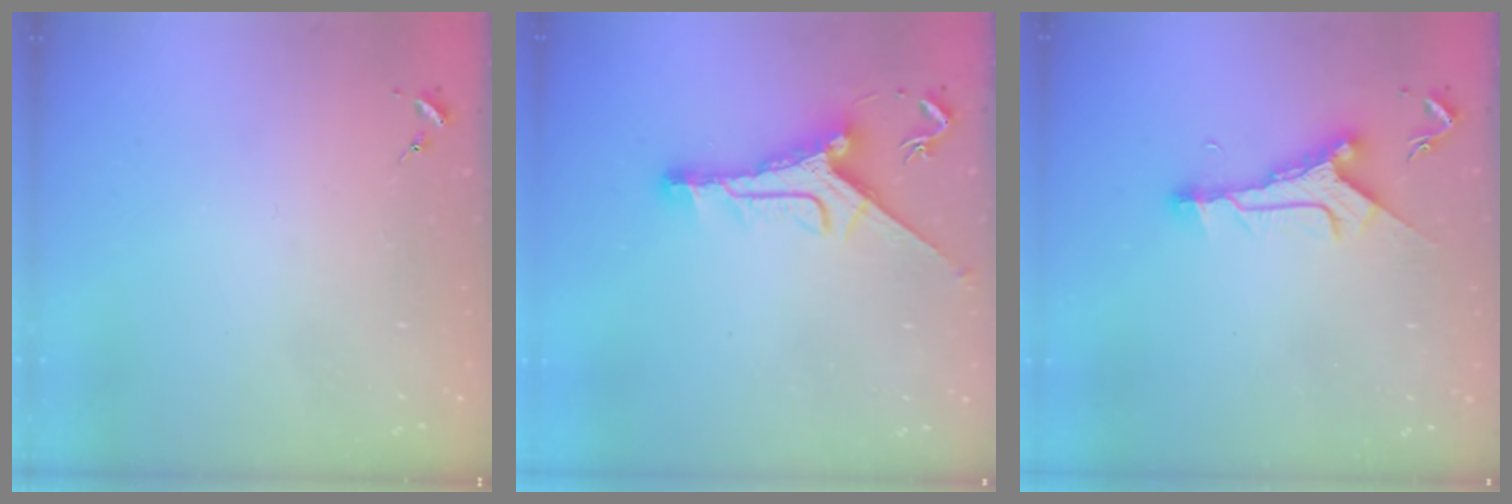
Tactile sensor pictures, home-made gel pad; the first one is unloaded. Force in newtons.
{"total": 11.2, "press": 11.2, "slide": 0.9}
{"total": 9.9, "press": 9.9, "slide": 0.5}